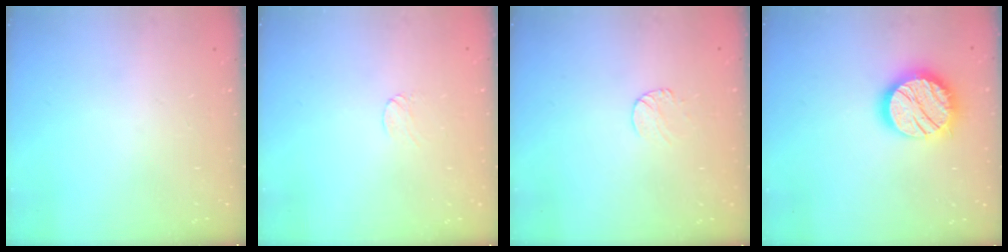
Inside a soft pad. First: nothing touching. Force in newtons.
{"total": 2.9, "press": 2.9, "slide": 0.3}
{"total": 5.0, "press": 5.0, "slide": 0.5}
{"total": 18.0, "press": 17.9, "slide": 1.2}